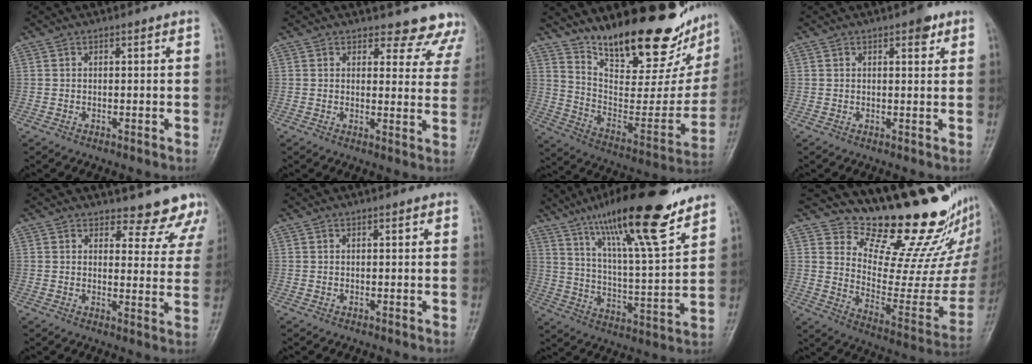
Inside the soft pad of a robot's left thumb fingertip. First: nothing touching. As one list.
[{"total": 10.5, "force": [9.7, 4.1, 0.5], "torque": [0.051, -0.064, 0.080]}, {"total": 27.0, "force": [20.6, 8.2, 15.5], "torque": [-0.201, -0.111, 0.314]}, {"total": 2.7, "force": [1.6, 1.2, 1.8], "torque": [-0.013, -0.005, 0.019]}, {"total": 10.3, "force": [9.5, 3.9, 1.0], "torque": [0.037, -0.068, 0.089]}, {"total": 0.8, "force": [0.4, 0.4, 0.6], "torque": [-0.005, 0.001, 0.002]}, {"total": 20.9, "force": [14.6, 3.6, 14.6], "torque": [-0.223, -0.062, 0.246]}, {"total": 23.3, "force": [19.3, 7.4, 10.7], "torque": [-0.102, -0.164, 0.277]}]